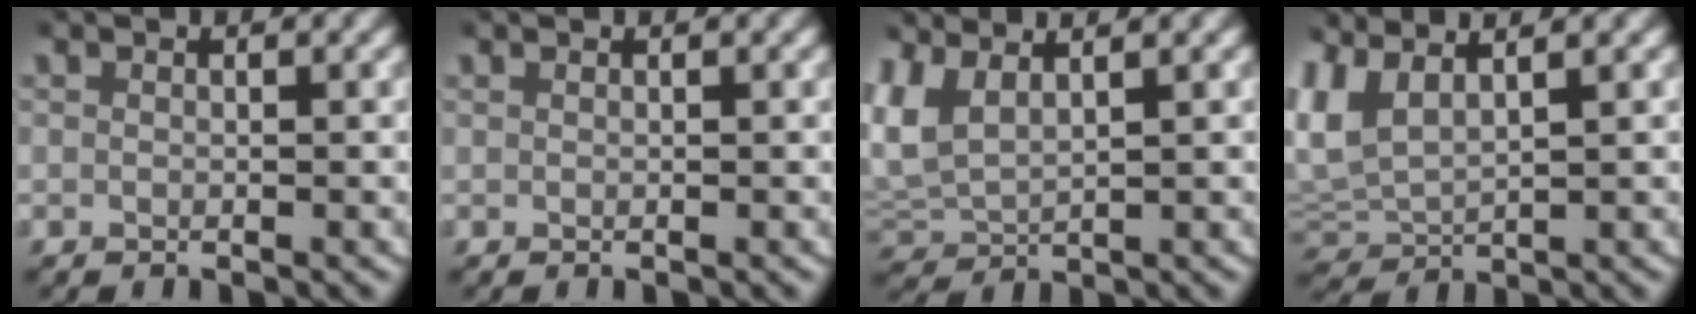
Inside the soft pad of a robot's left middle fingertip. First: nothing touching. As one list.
[{"total": 0.0}, {"total": 6.6, "force": [1.8, 5.2, 3.7], "torque": [-0.132, -0.009, 0.037]}, {"total": 7.6, "force": [2.1, 5.8, 4.3], "torque": [-0.143, -0.006, 0.040]}]